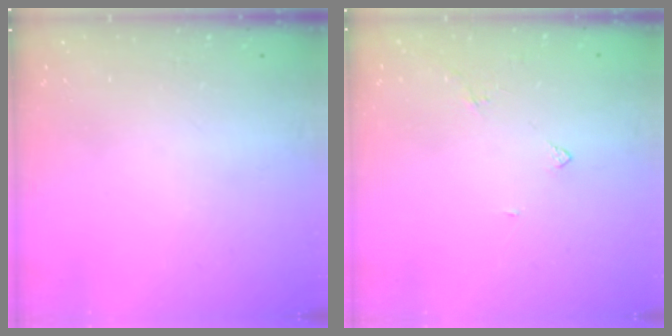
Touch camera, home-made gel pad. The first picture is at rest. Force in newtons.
{"total": 2.6, "press": 2.6, "slide": 0.6}